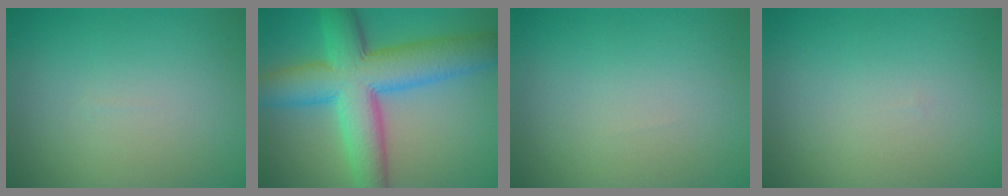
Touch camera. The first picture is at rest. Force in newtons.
{"total": 11.1, "press": 11.1, "slide": 0.2}
{"total": 0.0}
{"total": 0.0}